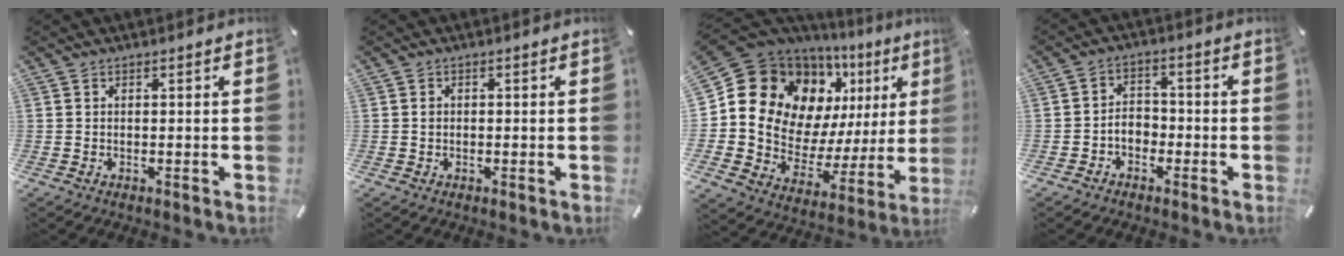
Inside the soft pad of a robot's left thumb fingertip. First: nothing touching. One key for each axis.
{"total": 0.9, "fx": -0.1, "fy": 0.8, "fz": 0.4, "tx": -0.008, "ty": 0.004, "tz": -0.003}
{"total": 18.1, "fx": 8.7, "fy": 14.1, "fz": 7.4, "tx": -0.112, "ty": -0.077, "tz": 0.174}
{"total": 4.6, "fx": -2.2, "fy": 3.5, "fz": 2.1, "tx": -0.036, "ty": 0.015, "tz": -0.040}